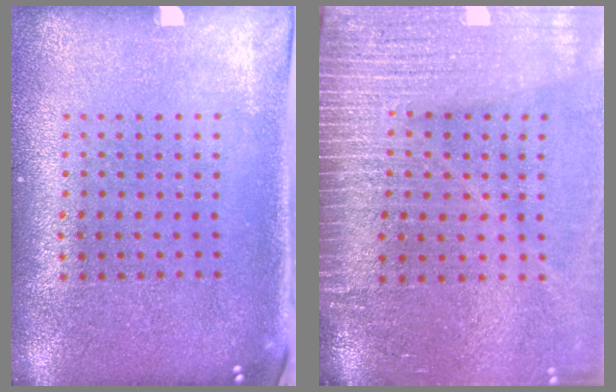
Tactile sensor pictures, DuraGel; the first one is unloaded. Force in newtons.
{"total": 4.3, "press": 3.7, "slide": 2.3}